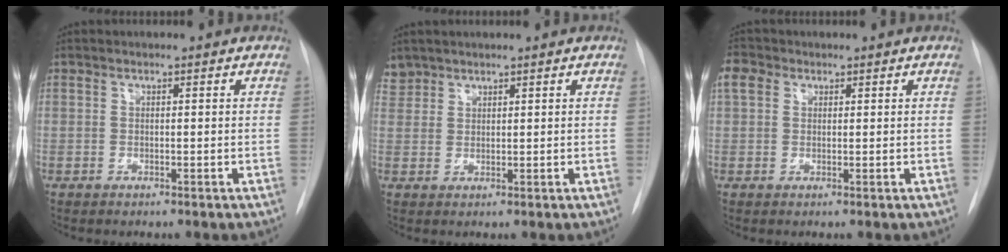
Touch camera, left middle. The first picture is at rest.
{"total": 2.6, "force": [2.2, 1.3, -0.3], "torque": [0.010, 0.010, 0.044]}
{"total": 2.9, "force": [1.3, 2.3, 1.3], "torque": [-0.034, 0.016, 0.025]}